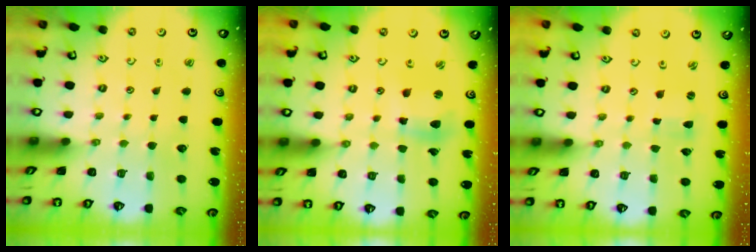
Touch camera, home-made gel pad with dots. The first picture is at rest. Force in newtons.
{"total": 10.0, "press": 9.9, "slide": 1.1}
{"total": 1.5, "press": 1.4, "slide": 0.2}